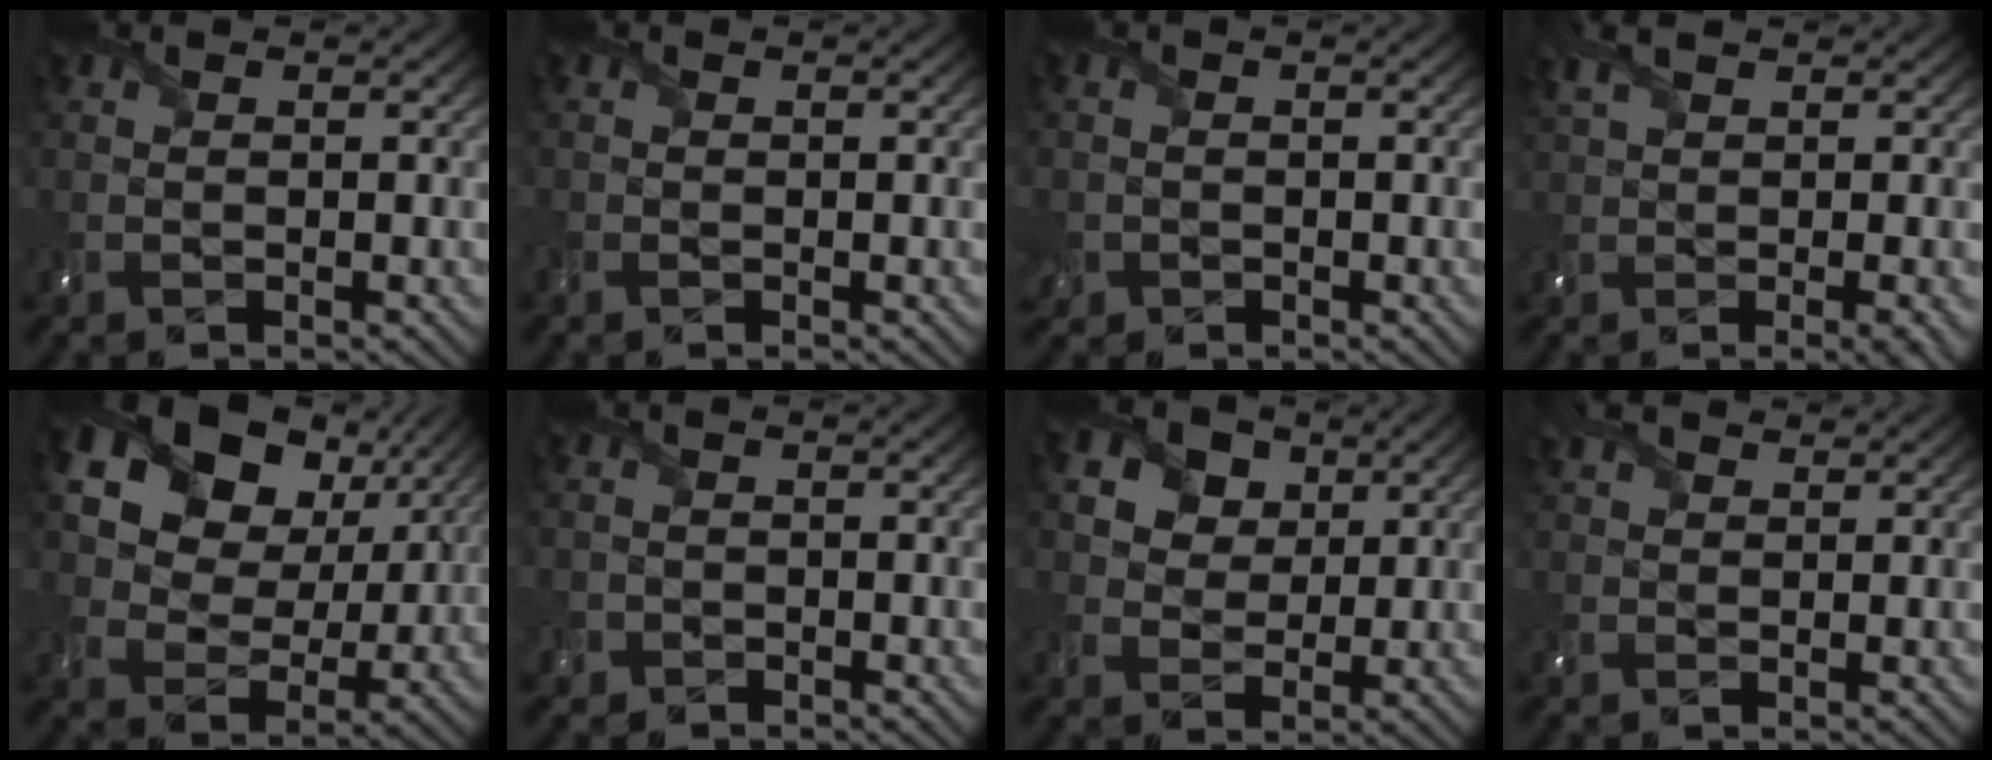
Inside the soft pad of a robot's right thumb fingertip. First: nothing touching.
{"total": 0.6, "force": [-0.5, 0.3, 0.2], "torque": [-0.008, -0.003, -0.010]}
{"total": 2.0, "force": [-1.0, 1.7, 0.3], "torque": [-0.011, -0.010, -0.026]}
{"total": 5.4, "force": [1.1, 1.6, 5.0], "torque": [-0.096, 0.011, 0.022]}
{"total": 19.5, "force": [9.5, 13.9, 9.8], "torque": [-0.235, 0.053, 0.204]}
{"total": 1.3, "force": [-0.8, 1.1, -0.1], "torque": [0.008, -0.004, -0.017]}
{"total": 10.5, "force": [5.5, 7.6, 4.8], "torque": [-0.139, 0.018, 0.089]}
{"total": 3.8, "force": [2.6, 1.9, 2.1], "torque": [-0.060, 0.016, 0.048]}